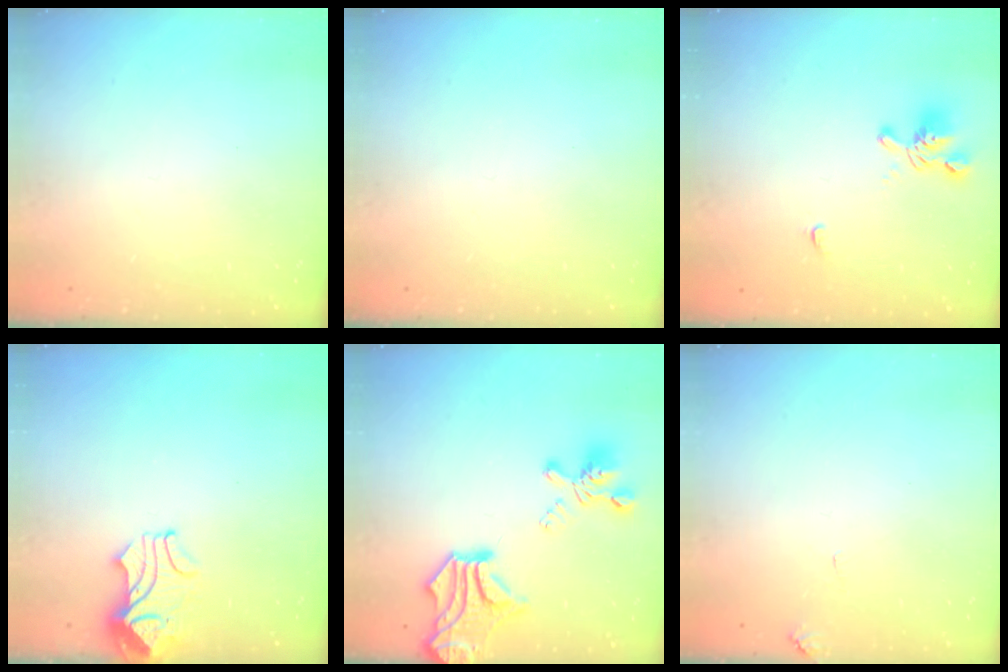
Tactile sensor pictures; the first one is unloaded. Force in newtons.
{"total": 0.0}
{"total": 1.2, "press": 0.7, "slide": 1.0}
{"total": 2.5, "press": 2.4, "slide": 0.6}
{"total": 9.2, "press": 8.4, "slide": 3.9}
{"total": 2.0, "press": 2.0, "slide": 0.5}